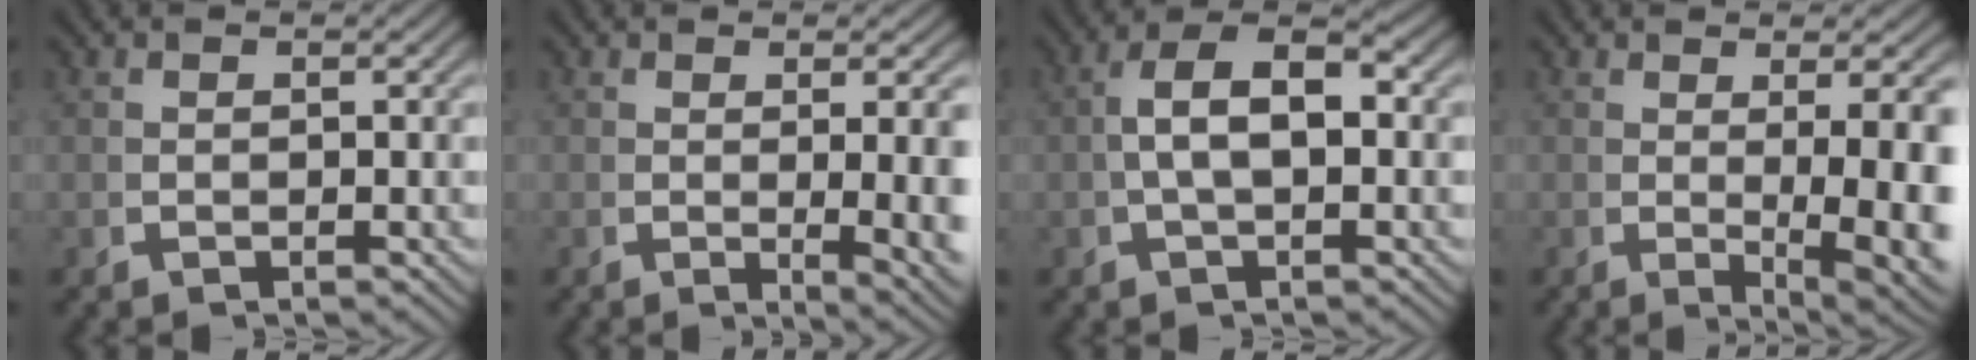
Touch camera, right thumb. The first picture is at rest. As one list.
[{"total": 4.7, "force": [-0.7, 1.3, 4.4], "torque": [-0.066, -0.012, -0.002]}, {"total": 6.0, "force": [0.6, 3.0, 5.1], "torque": [-0.086, -0.001, 0.009]}, {"total": 6.7, "force": [-0.7, 2.4, 6.2], "torque": [-0.090, -0.017, 0.001]}]